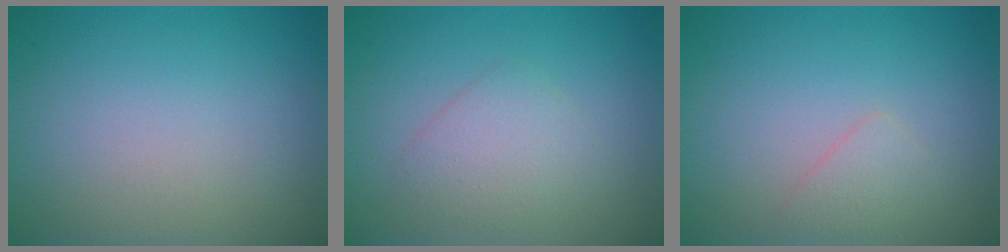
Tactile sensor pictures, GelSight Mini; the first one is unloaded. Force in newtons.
{"total": 2.2, "press": 2.2, "slide": 0.1}
{"total": 1.3, "press": 1.3, "slide": 0.1}